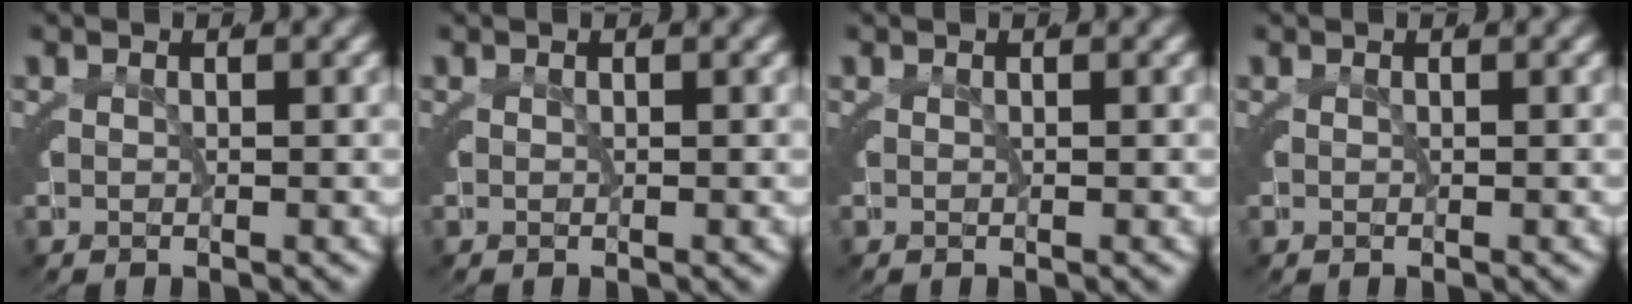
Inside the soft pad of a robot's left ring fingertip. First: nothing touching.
{"total": 0.0}
{"total": 0.0}
{"total": 0.0}